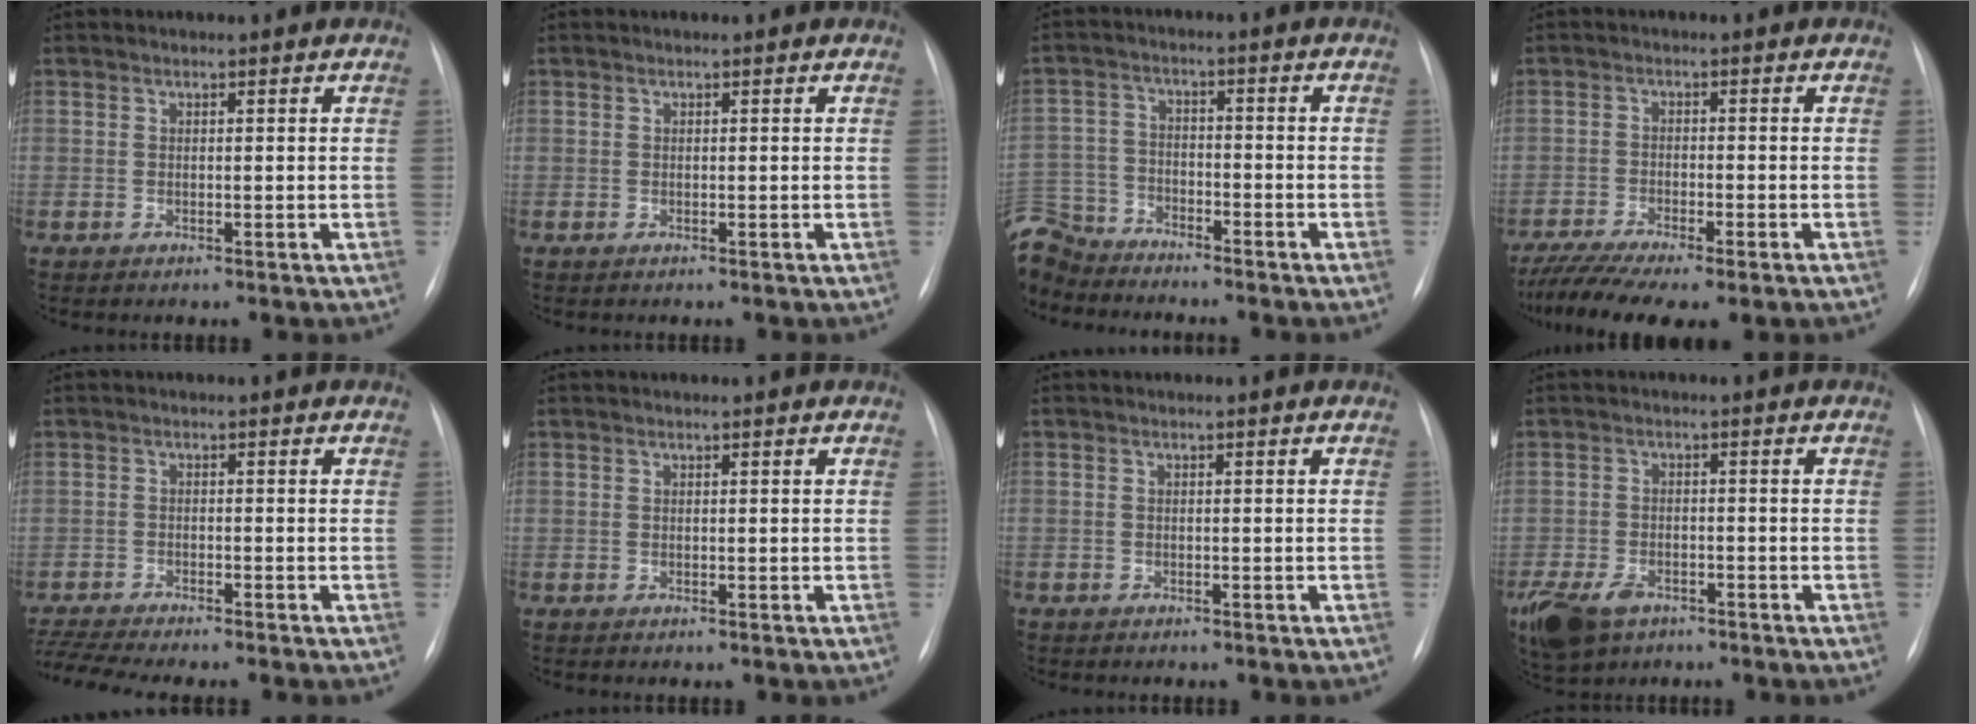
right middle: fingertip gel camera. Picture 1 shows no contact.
{"total": 0.0}
{"total": 11.1, "force": [-10.2, 4.2, 1.6], "torque": [-0.055, 0.008, -0.192]}
{"total": 9.4, "force": [-7.2, 1.5, 5.8], "torque": [-0.104, -0.013, -0.115]}
{"total": 9.2, "force": [-8.3, 0.0, 3.8], "torque": [-0.066, -0.009, -0.131]}
{"total": 0.0}
{"total": 1.2, "force": [-1.0, 0.6, 0.4], "torque": [-0.010, 0.000, -0.011]}
{"total": 9.5, "force": [-5.8, 5.9, 4.6], "torque": [-0.109, -0.004, -0.094]}